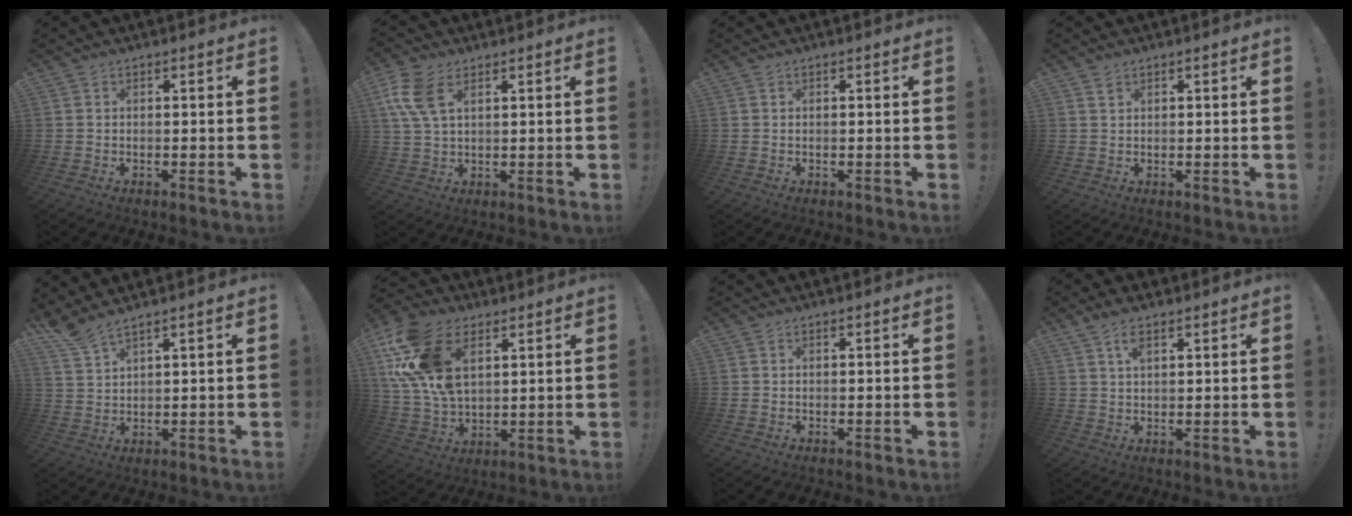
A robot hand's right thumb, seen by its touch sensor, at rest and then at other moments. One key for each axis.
{"total": 9.4, "fx": 4.1, "fy": 5.3, "fz": 6.6, "tx": -0.146, "ty": -0.002, "tz": 0.079}
{"total": 0.0}
{"total": 1.1, "fx": 0.8, "fy": 0.6, "fz": 0.5, "tx": -0.006, "ty": -0.002, "tz": 0.015}
{"total": 5.0, "fx": 4.3, "fy": 0.4, "fz": 2.6, "tx": -0.053, "ty": -0.025, "tz": 0.079}
{"total": 19.4, "fx": 7.9, "fy": 12.4, "fz": 12.8, "tx": -0.264, "ty": -0.029, "tz": 0.145}
{"total": 0.0}
{"total": 4.6, "fx": 2.7, "fy": 1.8, "fz": 3.3, "tx": -0.062, "ty": -0.007, "tz": 0.048}